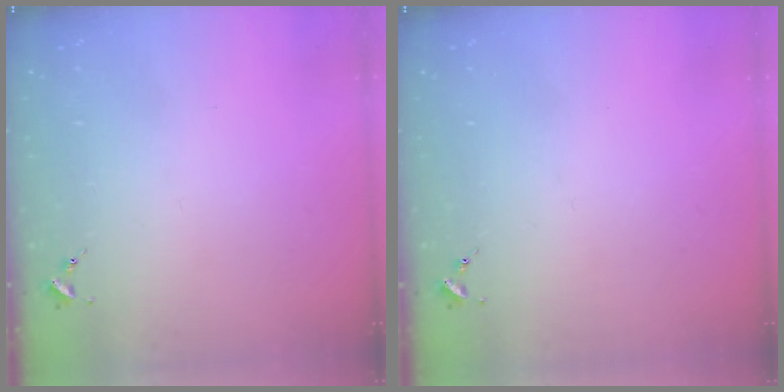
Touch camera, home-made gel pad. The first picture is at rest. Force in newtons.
{"total": 0.0}